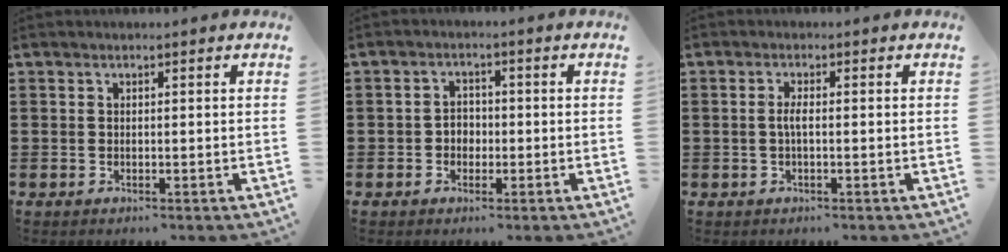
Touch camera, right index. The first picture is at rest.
{"total": 2.3, "force": [-0.8, 1.9, 1.0], "torque": [-0.024, 0.005, -0.018]}
{"total": 1.8, "force": [-0.3, 0.2, 1.8], "torque": [-0.042, -0.003, -0.008]}